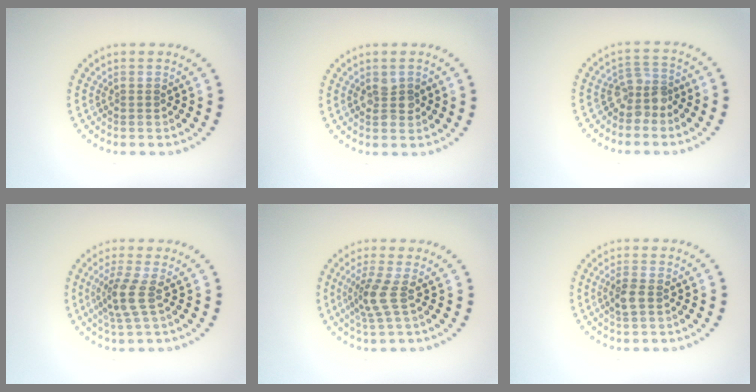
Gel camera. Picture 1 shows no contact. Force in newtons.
{"total": 1.9, "press": 1.9, "slide": 0.2}
{"total": 2.5, "press": 1.9, "slide": 1.6}
{"total": 2.7, "press": 2.1, "slide": 1.7}
{"total": 2.6, "press": 1.9, "slide": 1.8}
{"total": 1.9, "press": 1.8, "slide": 0.6}